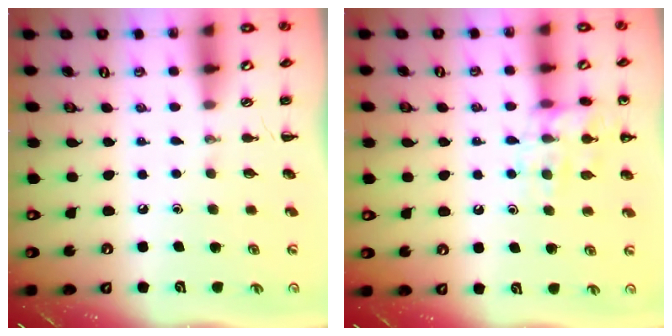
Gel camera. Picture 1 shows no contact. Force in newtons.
{"total": 13.3, "press": 13.2, "slide": 1.8}